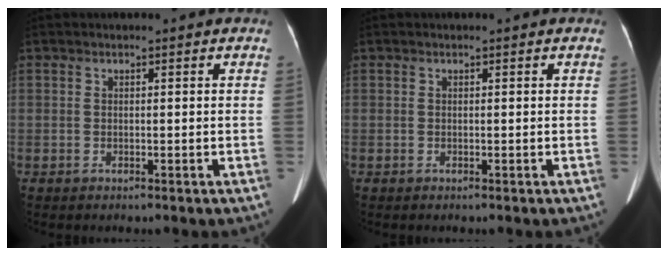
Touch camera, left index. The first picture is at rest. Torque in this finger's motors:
{"motor_torque": [0.05, 0.05, 0.04, 0.02]}